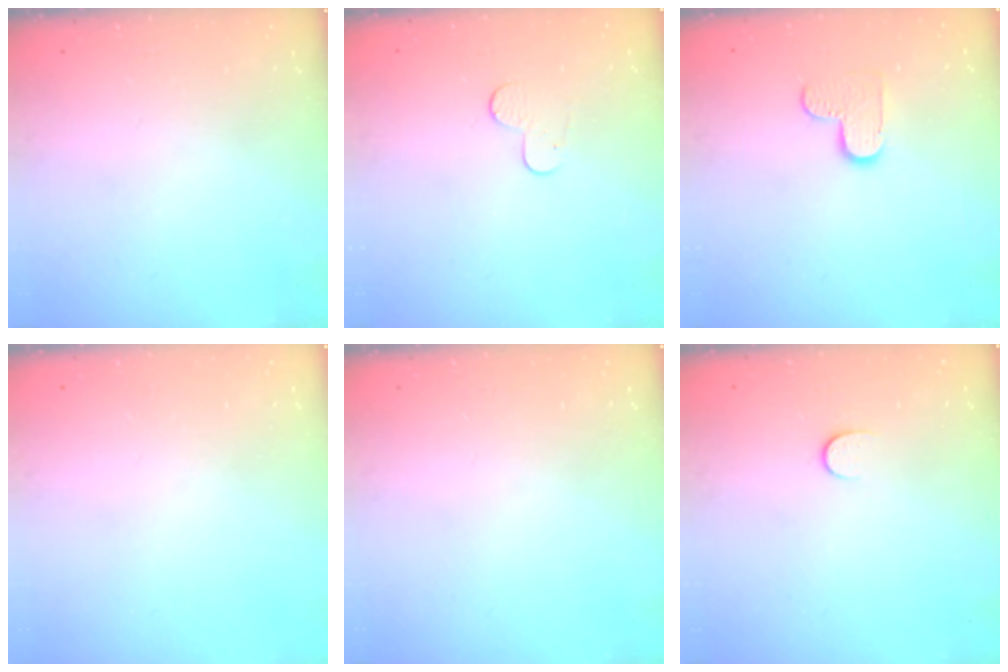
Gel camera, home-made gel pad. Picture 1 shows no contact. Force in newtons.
{"total": 4.9, "press": 4.8, "slide": 0.5}
{"total": 6.8, "press": 6.8, "slide": 0.2}
{"total": 0.0}
{"total": 0.0}
{"total": 4.4, "press": 4.3, "slide": 0.7}